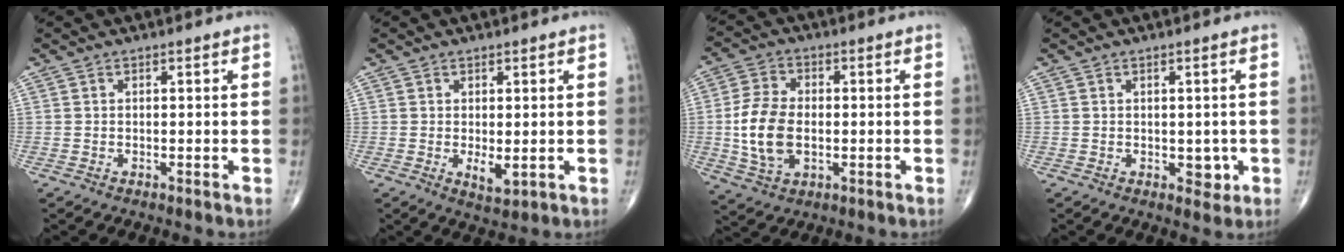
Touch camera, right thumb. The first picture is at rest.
{"total": 3.0, "force": [-0.2, 1.4, 2.6], "torque": [-0.037, -0.010, 0.003]}
{"total": 11.8, "force": [-1.0, 7.4, 9.1], "torque": [-0.178, 0.005, -0.016]}
{"total": 2.6, "force": [-0.3, 1.9, 1.8], "torque": [-0.005, -0.002, 0.001]}